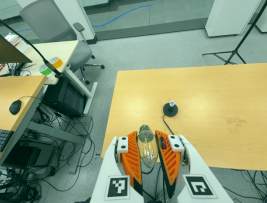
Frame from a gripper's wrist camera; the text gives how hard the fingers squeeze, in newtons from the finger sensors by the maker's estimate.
{"total": 20.8, "left": 22.4, "right": 19.1}